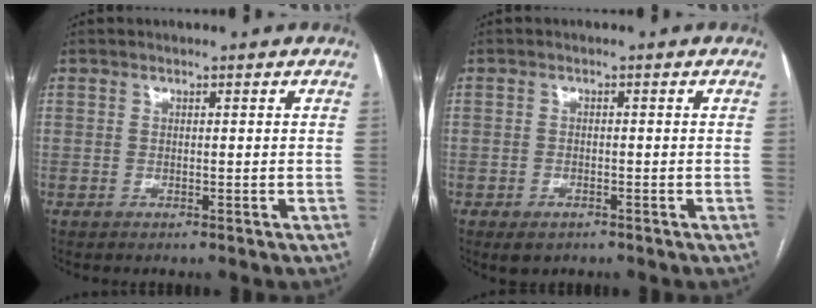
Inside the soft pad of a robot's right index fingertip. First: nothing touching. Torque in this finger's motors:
{"motor_torque": [0.38, -0.39, 0.04, 0.00]}